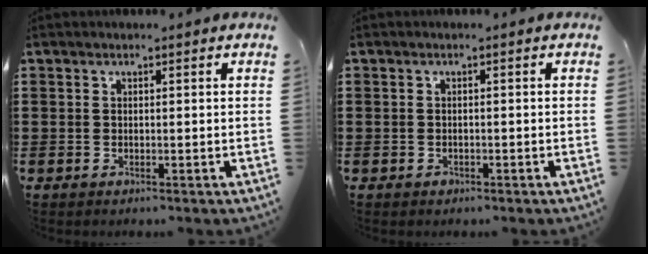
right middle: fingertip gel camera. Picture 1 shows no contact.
{"total": 0.7, "force": [-0.4, 0.5, 0.1], "torque": [-0.002, 0.003, -0.010]}